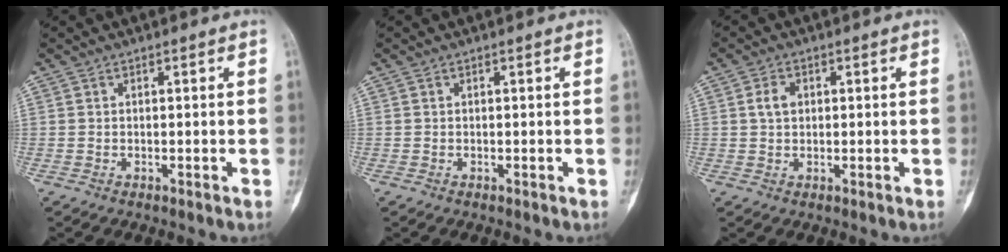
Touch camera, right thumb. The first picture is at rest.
{"total": 0.0}
{"total": 3.1, "force": [0.7, 2.2, 2.0], "torque": [-0.035, 0.004, 0.011]}